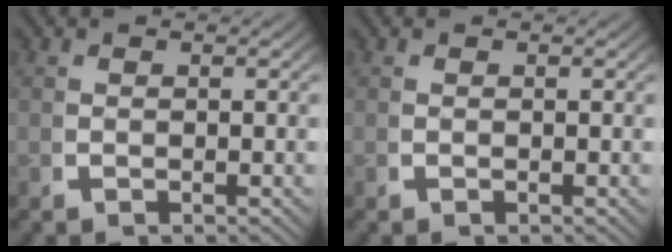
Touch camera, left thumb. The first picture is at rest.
{"total": 0.0}